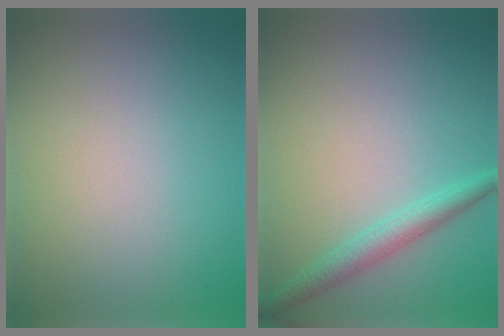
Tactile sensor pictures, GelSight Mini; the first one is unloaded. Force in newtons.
{"total": 2.6, "press": 2.6, "slide": 0.1}